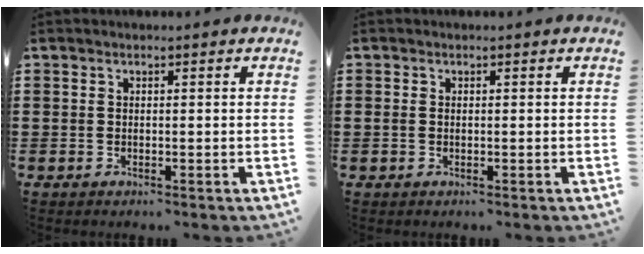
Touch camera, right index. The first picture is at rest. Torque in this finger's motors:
{"motor_torque": [0.01, 0.49, -0.02, -0.01]}